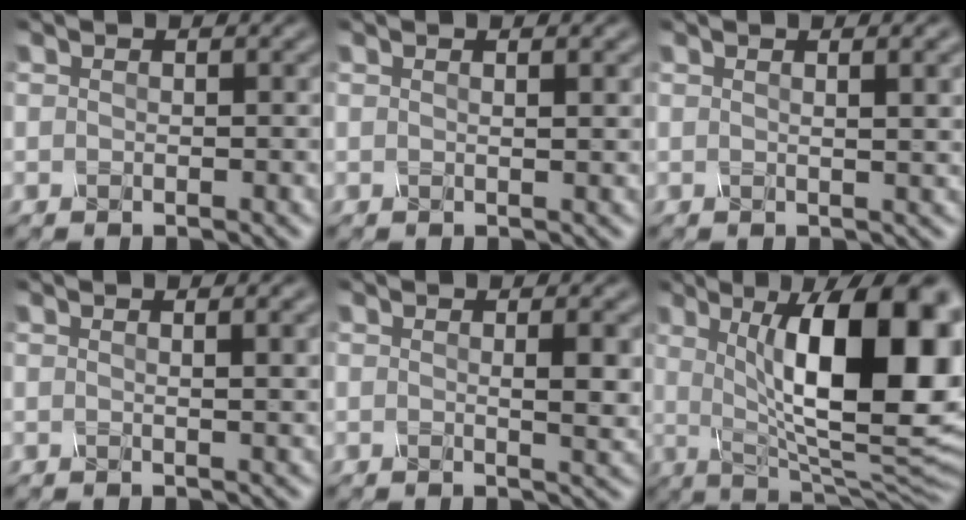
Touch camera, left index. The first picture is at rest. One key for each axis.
{"total": 1.6, "fx": 0.6, "fy": 0.5, "fz": 1.3, "tx": -0.014, "ty": 0.002, "tz": 0.002}
{"total": 4.2, "fx": 1.4, "fy": 1.5, "fz": 3.7, "tx": -0.028, "ty": 0.012, "tz": 0.007}
{"total": 3.7, "fx": 1.3, "fy": 1.3, "fz": 3.2, "tx": -0.024, "ty": 0.008, "tz": 0.007}
{"total": 3.0, "fx": 0.5, "fy": 0.7, "fz": 2.9, "tx": -0.036, "ty": -0.003, "tz": 0.006}
{"total": 16.2, "fx": 2.9, "fy": 5.3, "fz": 15.1, "tx": -0.193, "ty": 0.003, "tz": 0.045}